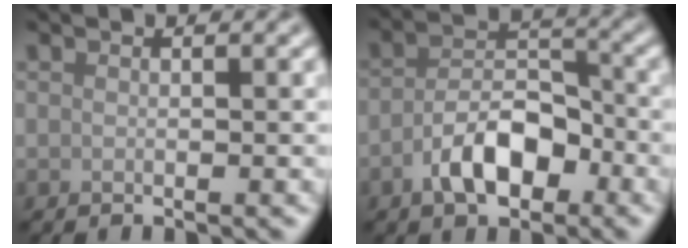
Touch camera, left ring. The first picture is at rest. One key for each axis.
{"total": 5.3, "fx": -2.5, "fy": 2.8, "fz": 3.7, "tx": -0.063, "ty": 0.010, "tz": -0.049}